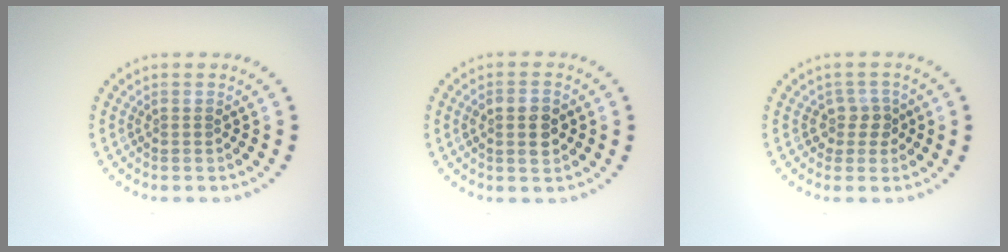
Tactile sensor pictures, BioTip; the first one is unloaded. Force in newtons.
{"total": 2.5, "press": 2.5, "slide": 0.3}
{"total": 1.9, "press": 1.5, "slide": 1.2}